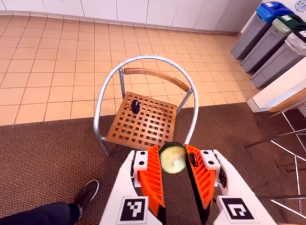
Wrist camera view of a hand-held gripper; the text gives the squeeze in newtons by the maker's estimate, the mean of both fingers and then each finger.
{"total": 5.8, "left": 5.5, "right": 6.2}